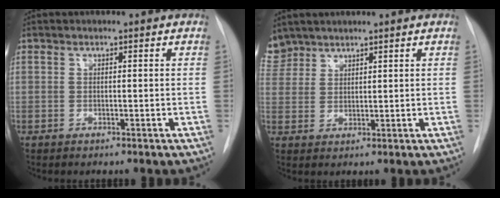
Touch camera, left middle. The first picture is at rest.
{"total": 5.1, "force": [4.4, 2.5, 0.1], "torque": [-0.001, 0.012, 0.096]}